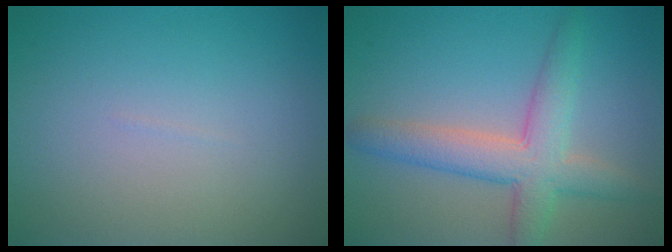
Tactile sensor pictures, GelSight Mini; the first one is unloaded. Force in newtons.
{"total": 5.1, "press": 5.1, "slide": 0.3}